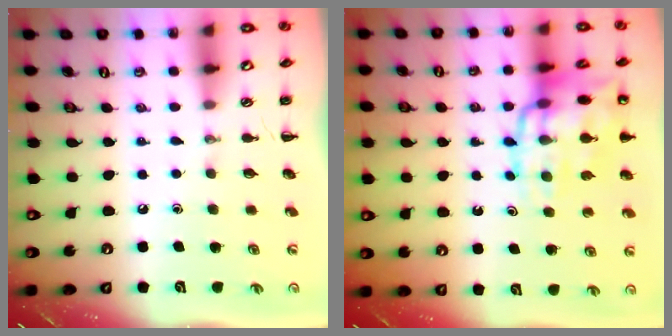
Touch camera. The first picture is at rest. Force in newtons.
{"total": 17.7, "press": 17.5, "slide": 2.2}